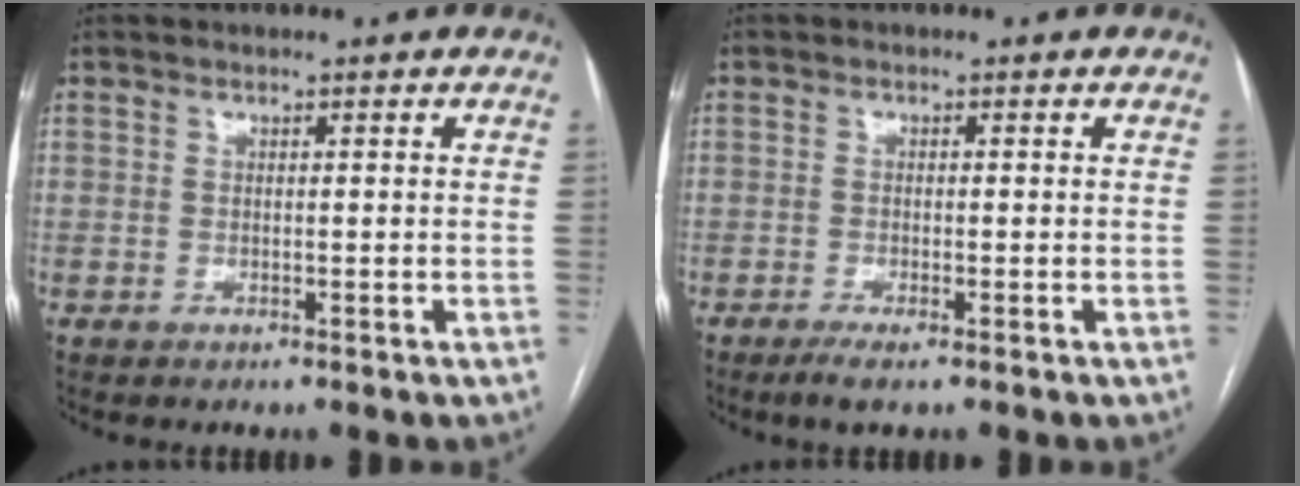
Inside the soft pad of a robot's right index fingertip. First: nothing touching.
{"total": 2.6, "force": [-1.7, 0.1, 2.0], "torque": [-0.037, -0.007, -0.031]}